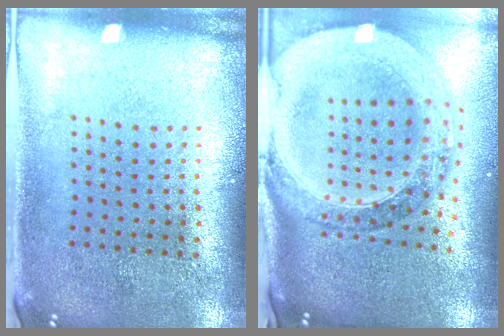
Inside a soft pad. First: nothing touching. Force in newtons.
{"total": 2.7, "press": 2.4, "slide": 1.4}